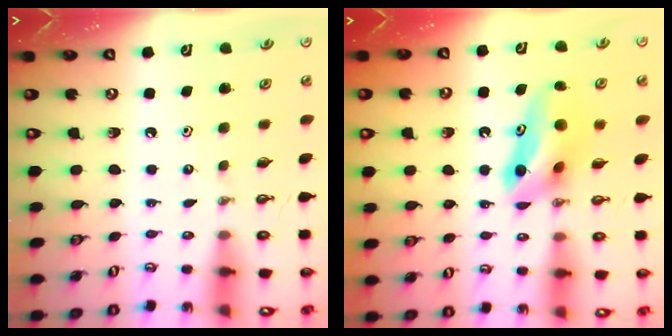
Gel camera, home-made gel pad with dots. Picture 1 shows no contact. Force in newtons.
{"total": 8.1, "press": 7.9, "slide": 1.9}